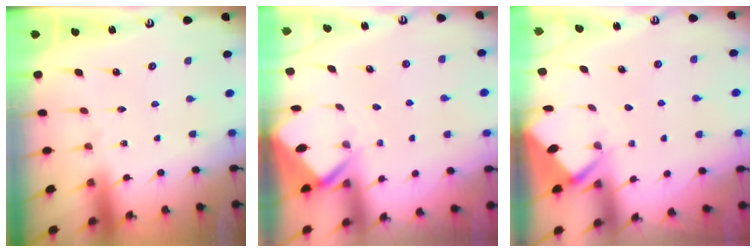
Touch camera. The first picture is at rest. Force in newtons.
{"total": 2.8, "press": 2.8, "slide": 0.1}
{"total": 2.7, "press": 2.7, "slide": 0.3}